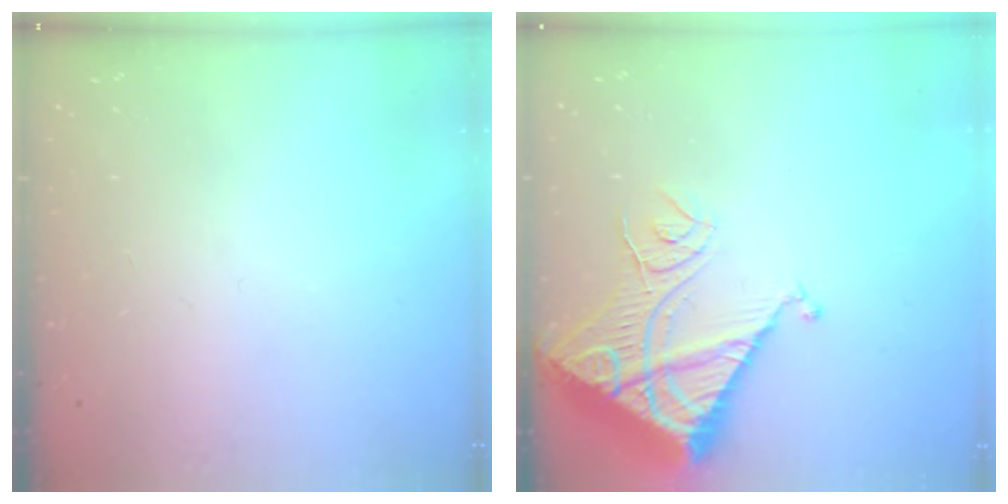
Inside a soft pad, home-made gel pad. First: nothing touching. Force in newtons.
{"total": 15.5, "press": 15.4, "slide": 1.6}